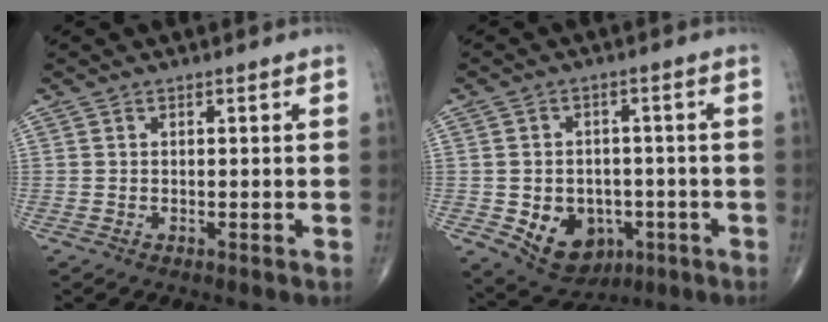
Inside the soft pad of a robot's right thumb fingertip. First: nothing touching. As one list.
[{"total": 10.5, "force": [-3.1, 8.1, 5.8], "torque": [-0.057, 0.015, -0.033]}]